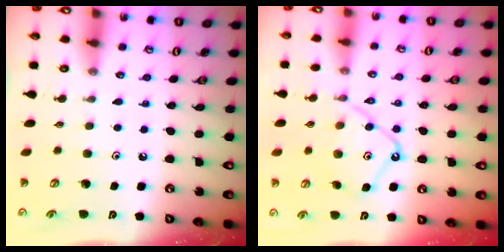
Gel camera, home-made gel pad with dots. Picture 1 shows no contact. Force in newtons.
{"total": 12.9, "press": 12.8, "slide": 1.1}